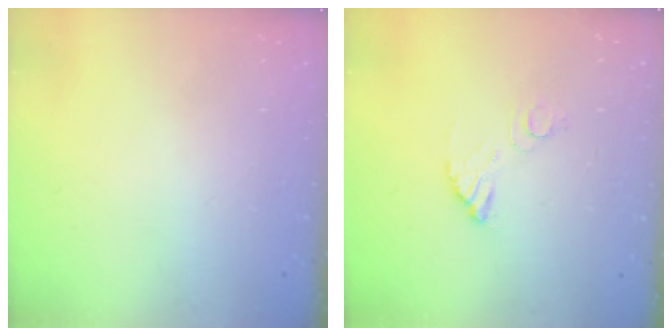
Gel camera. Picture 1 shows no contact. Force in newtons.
{"total": 5.4, "press": 5.4, "slide": 0.1}